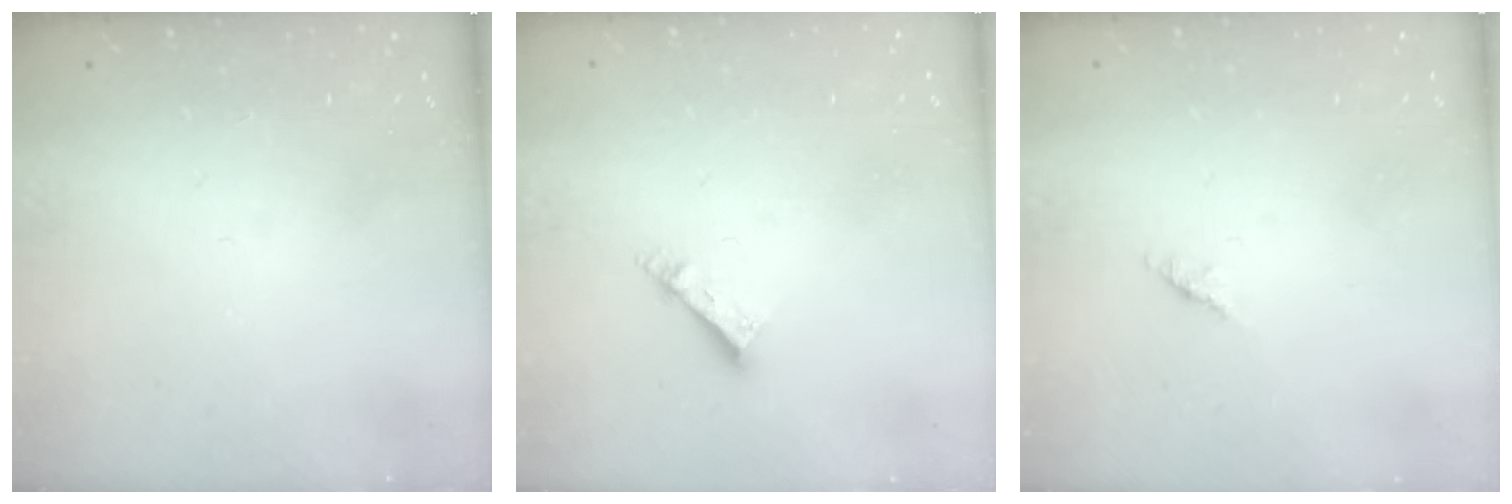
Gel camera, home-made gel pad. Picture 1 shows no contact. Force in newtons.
{"total": 4.2, "press": 4.2, "slide": 0.2}
{"total": 1.4, "press": 1.3, "slide": 0.4}